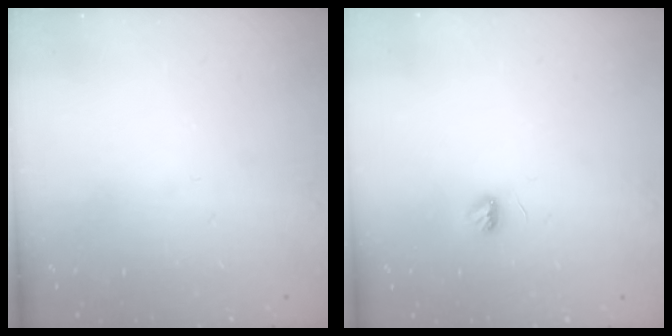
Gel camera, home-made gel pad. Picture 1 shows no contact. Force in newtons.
{"total": 3.4, "press": 3.4, "slide": 0.4}